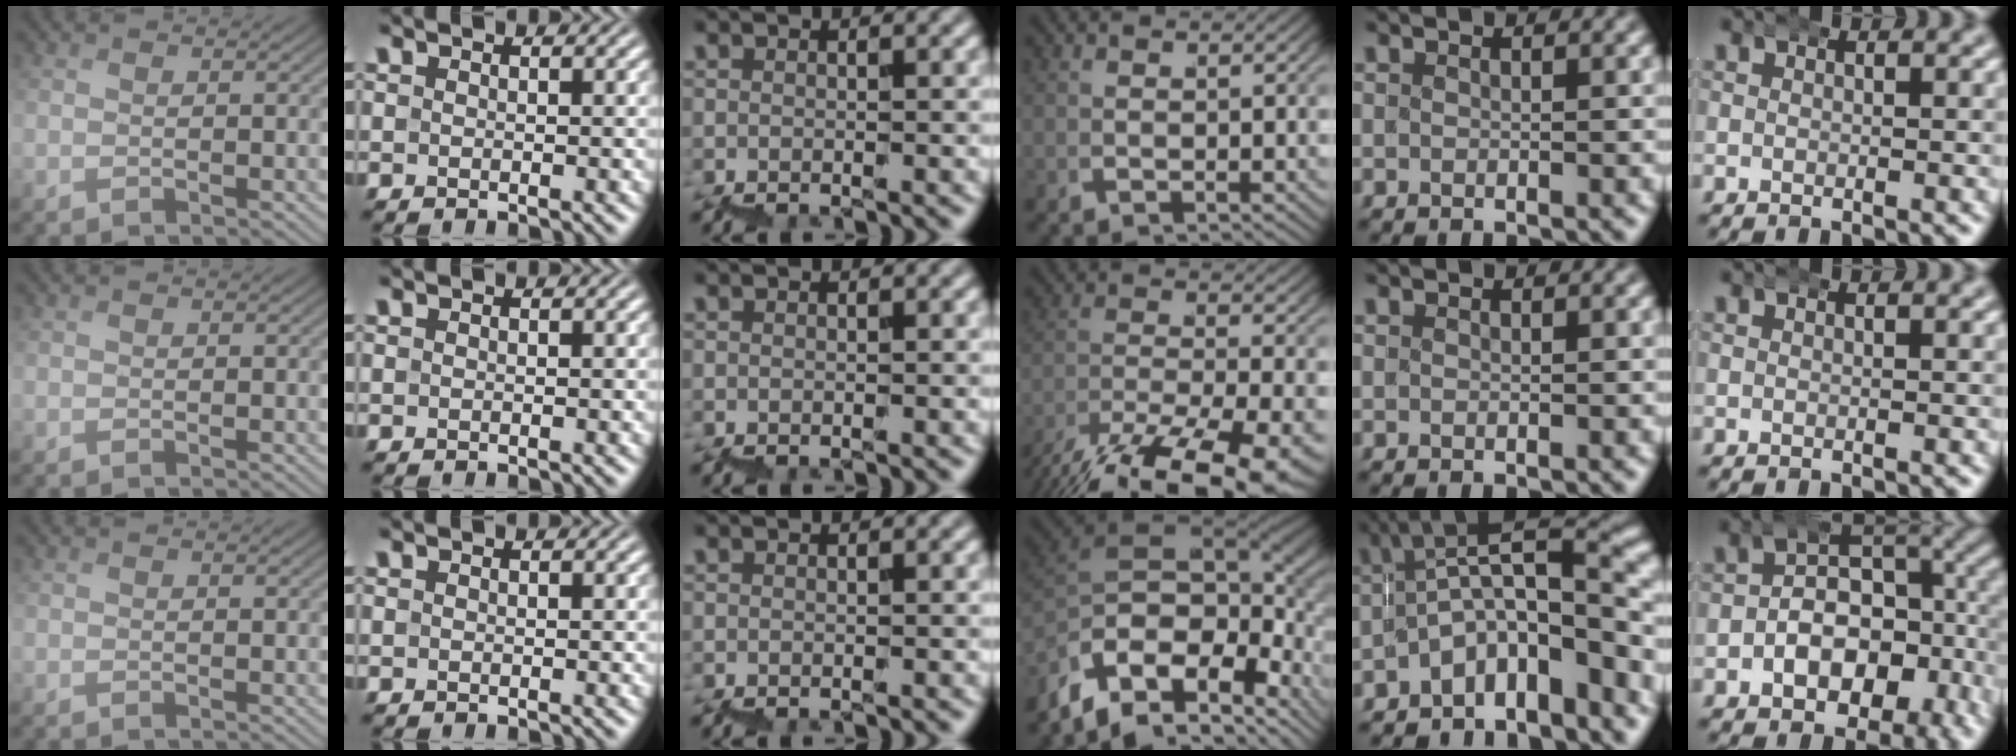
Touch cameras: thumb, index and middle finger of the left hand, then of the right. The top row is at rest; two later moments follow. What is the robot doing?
{"motion": "wrap", "object": "bubble wrap"}